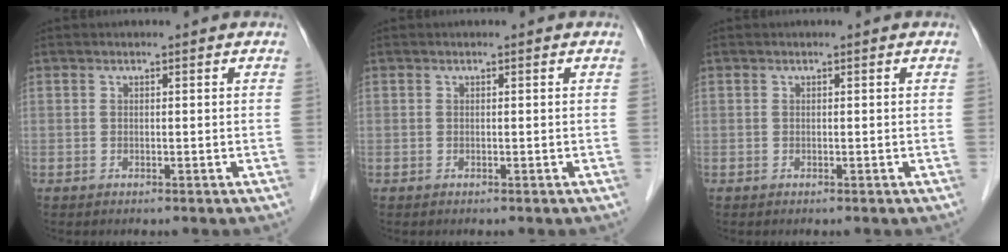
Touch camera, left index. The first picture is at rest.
{"total": 0.0}
{"total": 0.0}